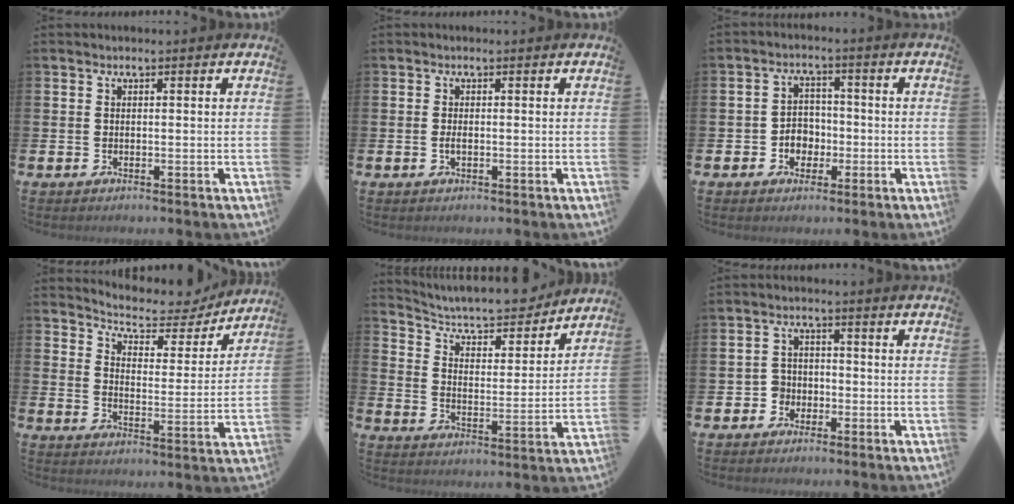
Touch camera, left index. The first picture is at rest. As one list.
[{"total": 0.9, "force": [-0.2, 0.3, 0.8], "torque": [-0.018, 0.002, -0.003]}, {"total": 3.5, "force": [-1.2, 3.1, 1.3], "torque": [-0.019, -0.001, -0.032]}, {"total": 5.9, "force": [5.5, 1.8, 1.0], "torque": [-0.034, -0.051, 0.086]}, {"total": 7.6, "force": [7.1, 1.8, 1.9], "torque": [-0.056, -0.059, 0.119]}, {"total": 2.8, "force": [-1.7, 2.3, 0.1], "torque": [-0.013, 0.006, -0.040]}]